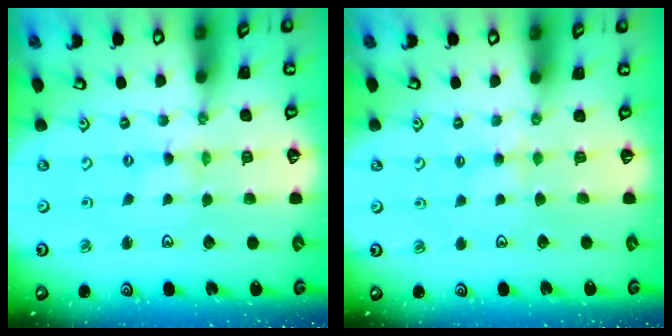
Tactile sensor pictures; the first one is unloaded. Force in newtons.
{"total": 2.7, "press": 2.7, "slide": 0.5}